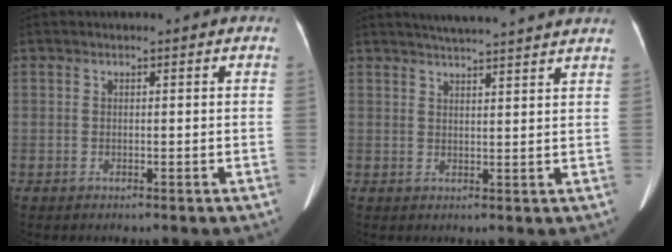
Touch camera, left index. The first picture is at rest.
{"total": 11.7, "force": [10.7, -0.1, 4.7], "torque": [-0.073, 0.021, 0.132]}